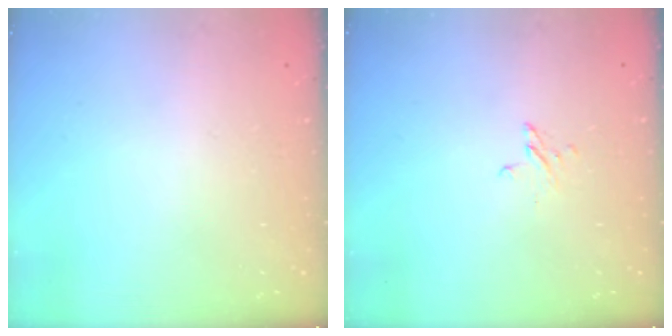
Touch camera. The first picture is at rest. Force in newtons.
{"total": 2.4, "press": 2.4, "slide": 0.2}